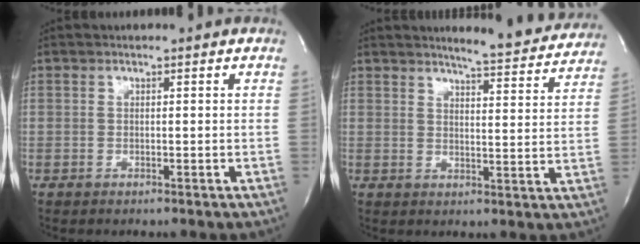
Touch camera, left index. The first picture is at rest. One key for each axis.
{"total": 11.1, "fx": 10.6, "fy": 0.9, "fz": 3.2, "tx": -0.038, "ty": -0.026, "tz": 0.117}